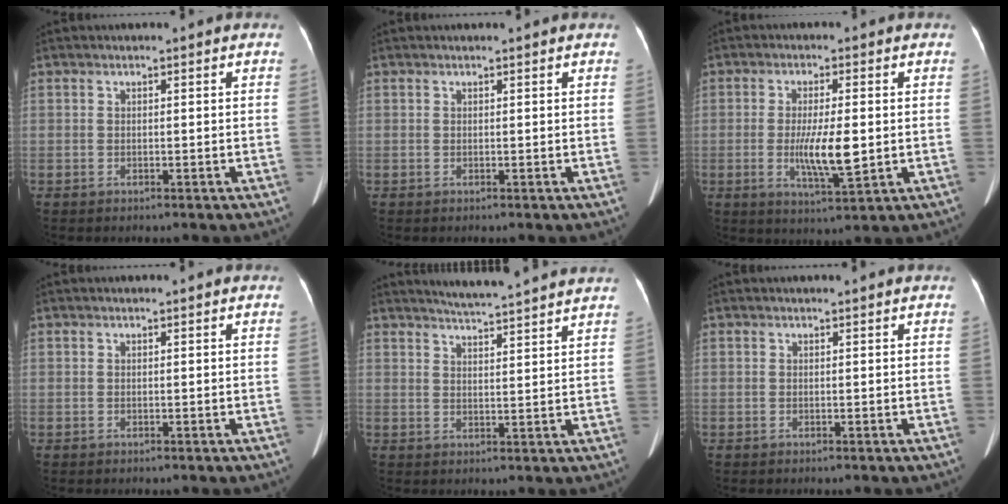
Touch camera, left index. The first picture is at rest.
{"total": 0.9, "force": [0.9, 0.0, 0.3], "torque": [-0.012, 0.007, 0.010]}
{"total": 7.3, "force": [-0.6, 1.4, 7.1], "torque": [-0.132, -0.014, -0.010]}
{"total": 0.7, "force": [0.7, 0.1, 0.2], "torque": [-0.011, 0.009, 0.006]}
{"total": 10.7, "force": [10.0, -0.7, 3.8], "torque": [-0.064, 0.011, 0.128]}
{"total": 1.3, "force": [1.2, -0.1, 0.4], "torque": [-0.013, 0.007, 0.015]}